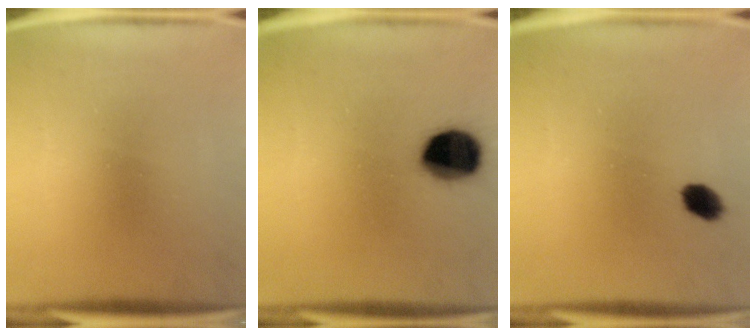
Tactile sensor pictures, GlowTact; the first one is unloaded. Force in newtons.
{"total": 12.8}
{"total": 3.7}